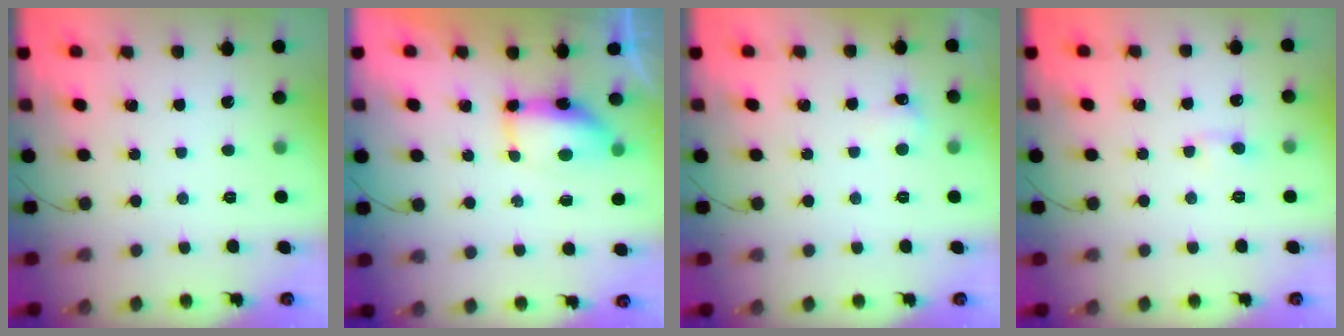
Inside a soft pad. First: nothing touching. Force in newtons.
{"total": 7.8, "press": 7.7, "slide": 1.5}
{"total": 4.9, "press": 4.8, "slide": 1.3}
{"total": 2.3, "press": 2.0, "slide": 1.3}